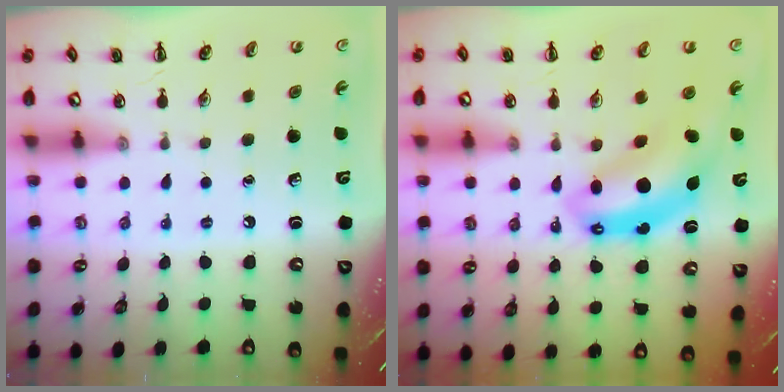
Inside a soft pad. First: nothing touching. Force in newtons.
{"total": 8.3, "press": 8.0, "slide": 2.1}